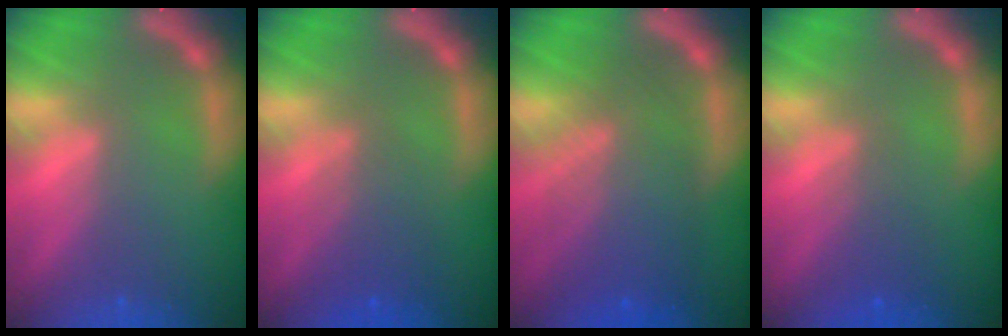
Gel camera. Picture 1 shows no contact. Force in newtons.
{"total": 3.5}
{"total": 8.0}
{"total": 2.5}